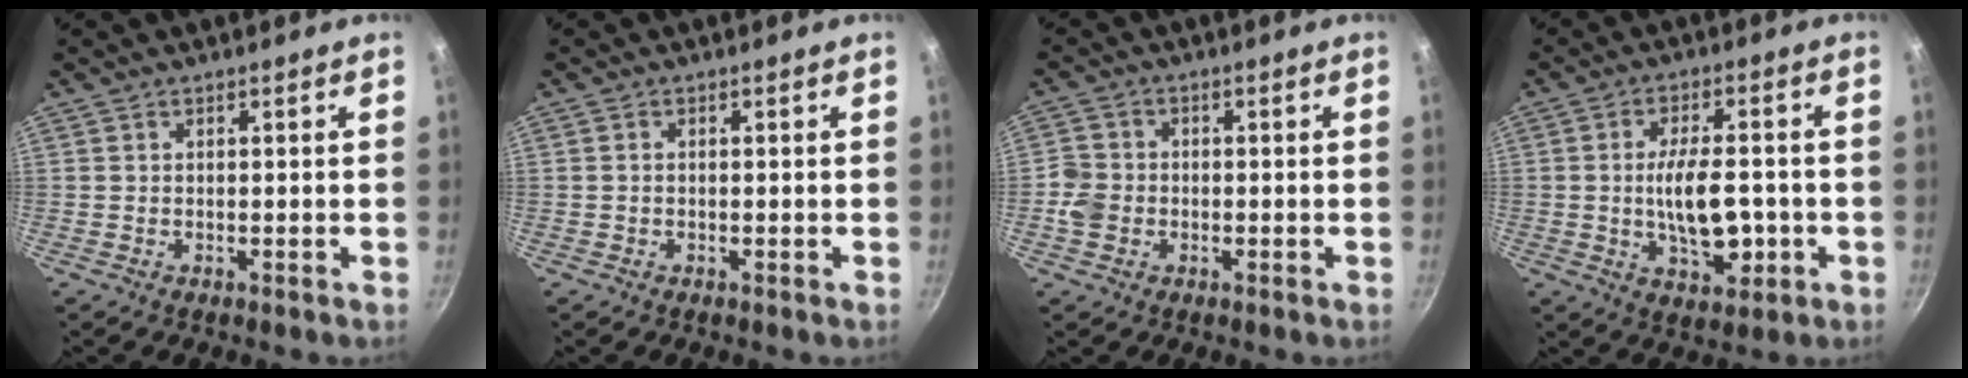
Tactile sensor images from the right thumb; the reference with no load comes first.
{"total": 0.5, "force": [-0.1, 0.3, 0.4], "torque": [-0.008, 0.004, -0.003]}
{"total": 4.7, "force": [-1.2, 4.0, 2.1], "torque": [-0.035, 0.015, -0.031]}
{"total": 11.4, "force": [-1.7, 5.5, 9.8], "torque": [-0.145, 0.008, -0.021]}